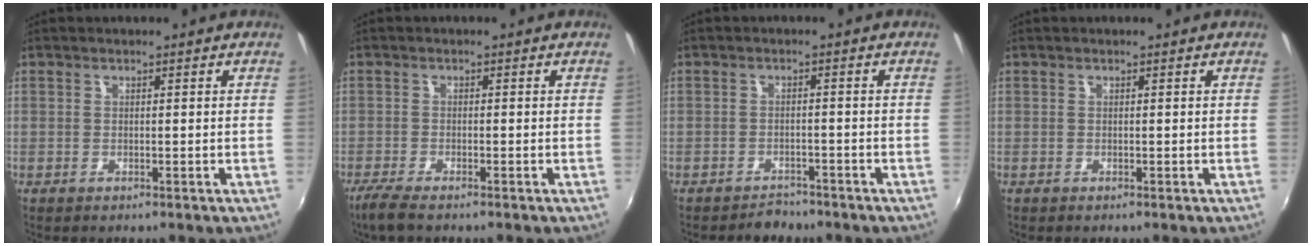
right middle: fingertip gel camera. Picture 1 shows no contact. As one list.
[{"total": 4.0, "force": [-3.2, 0.6, 2.4], "torque": [-0.065, -0.014, -0.063]}, {"total": 3.4, "force": [-3.1, 1.5, 0.3], "torque": [-0.014, 0.000, -0.046]}, {"total": 0.0}]